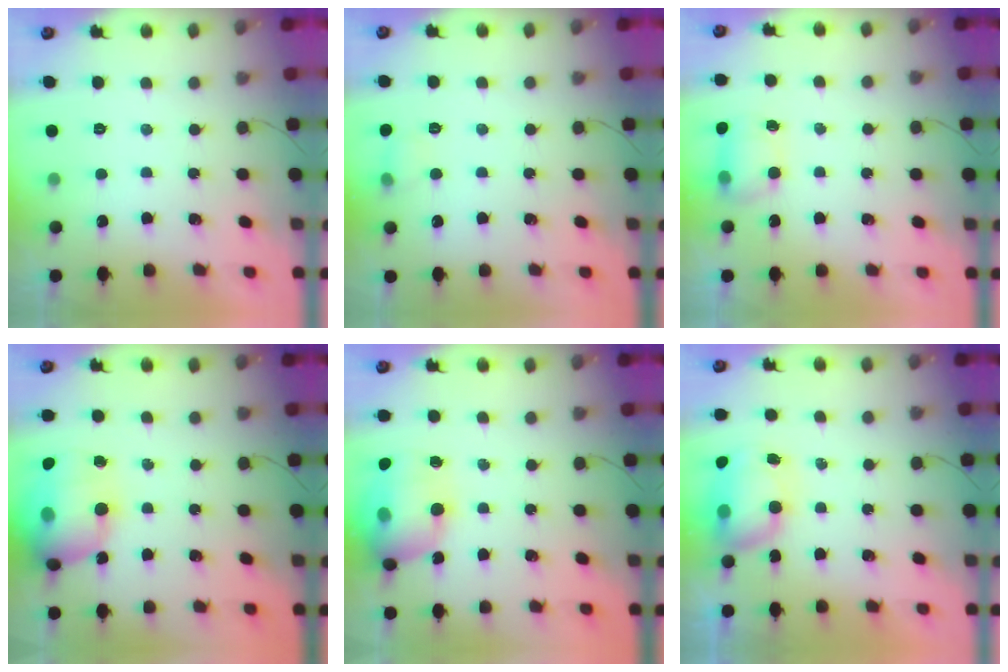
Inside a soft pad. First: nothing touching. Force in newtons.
{"total": 5.4, "press": 5.2, "slide": 1.5}
{"total": 9.7, "press": 6.9, "slide": 6.8}
{"total": 20.4, "press": 19.9, "slide": 4.2}
{"total": 18.3, "press": 18.0, "slide": 3.4}
{"total": 8.8, "press": 8.6, "slide": 1.9}